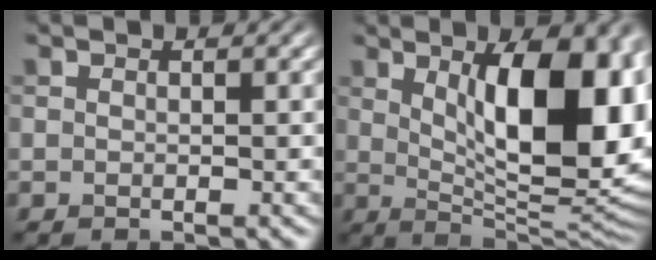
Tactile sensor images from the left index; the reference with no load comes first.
{"total": 14.4, "force": [3.3, 6.0, 12.7], "torque": [-0.152, -0.004, 0.053]}